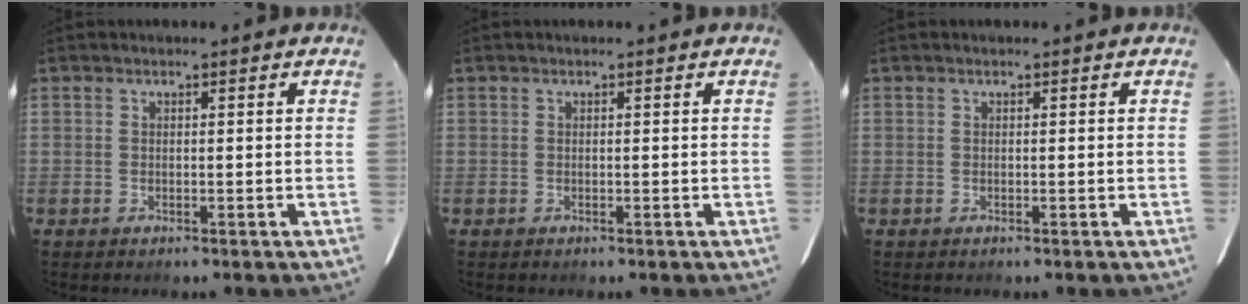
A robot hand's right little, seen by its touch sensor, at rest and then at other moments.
{"total": 0.0}
{"total": 0.0}